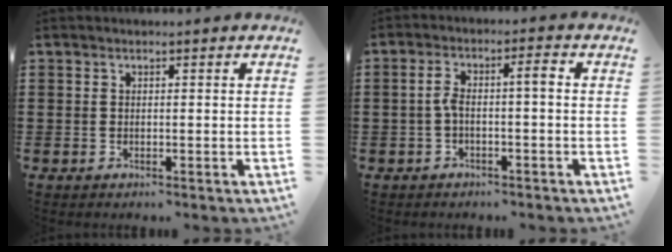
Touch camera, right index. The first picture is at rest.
{"total": 3.8, "force": [-0.5, 0.8, 3.7], "torque": [-0.076, 0.005, -0.017]}